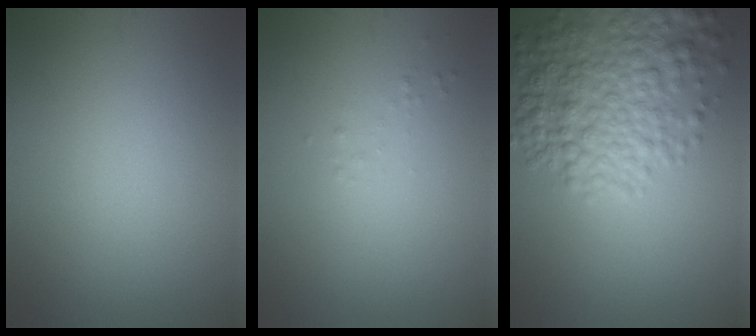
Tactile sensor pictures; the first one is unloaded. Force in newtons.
{"total": 0.5, "press": 0.5, "slide": 0.0}
{"total": 7.0, "press": 7.0, "slide": 0.3}